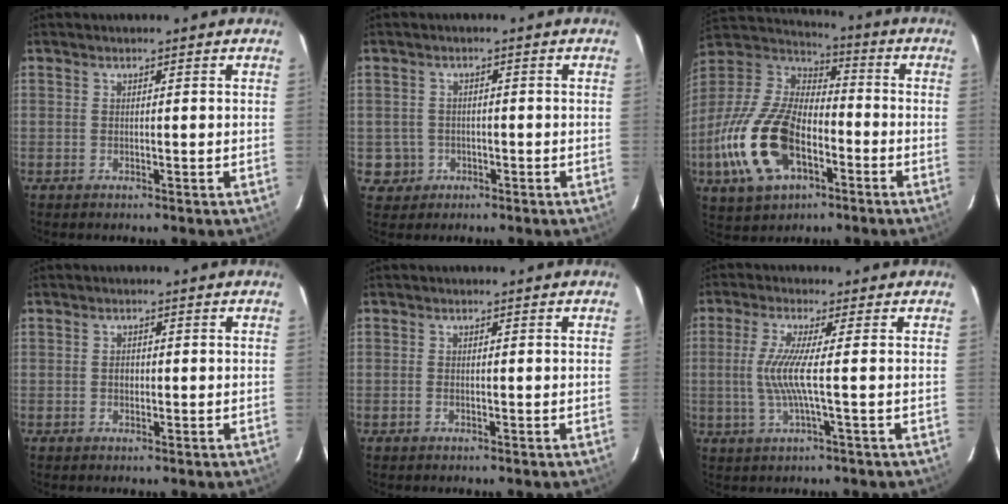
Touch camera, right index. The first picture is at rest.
{"total": 4.0, "force": [-1.0, 3.8, 0.2], "torque": [-0.014, 0.013, -0.008]}
{"total": 22.4, "force": [-8.3, 12.4, 16.7], "torque": [-0.375, -0.020, -0.147]}
{"total": 1.2, "force": [-0.2, 1.1, 0.6], "torque": [-0.010, 0.004, -0.003]}
{"total": 0.6, "force": [-0.2, 0.3, 0.4], "torque": [-0.008, -0.001, -0.004]}
{"total": 6.3, "force": [-0.4, -0.8, 6.3], "torque": [-0.137, -0.006, -0.006]}